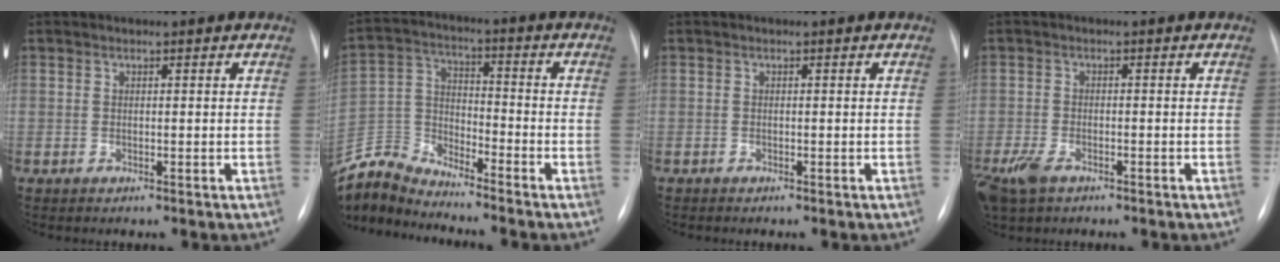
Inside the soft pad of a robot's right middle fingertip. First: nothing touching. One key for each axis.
{"total": 8.6, "fx": -8.6, "fy": -0.1, "fz": -0.5, "tx": -0.004, "ty": 0.022, "tz": -0.173}
{"total": 0.0}
{"total": 5.9, "fx": -3.8, "fy": 2.8, "fz": 3.5, "tx": -0.080, "ty": -0.011, "tz": -0.069}